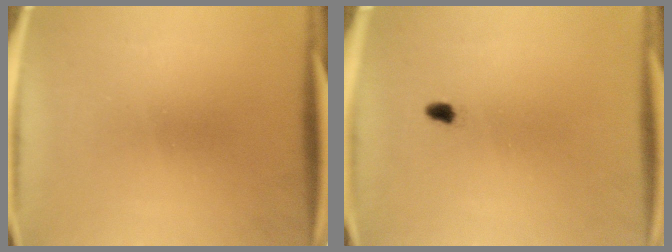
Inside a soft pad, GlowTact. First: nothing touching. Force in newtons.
{"total": 1.3}